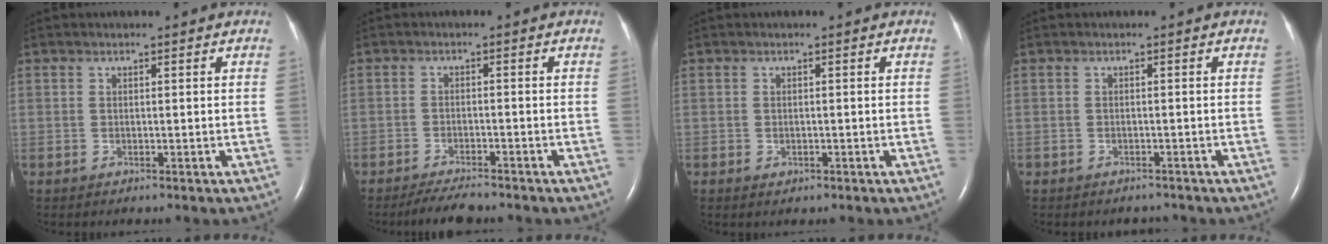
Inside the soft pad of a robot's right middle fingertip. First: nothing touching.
{"total": 4.5, "force": [-4.0, 0.7, 1.9], "torque": [-0.039, -0.013, -0.068]}
{"total": 0.8, "force": [-0.4, 0.6, 0.4], "torque": [-0.010, 0.000, -0.001]}
{"total": 1.6, "force": [-1.4, 0.8, -0.1], "torque": [-0.003, 0.000, -0.021]}